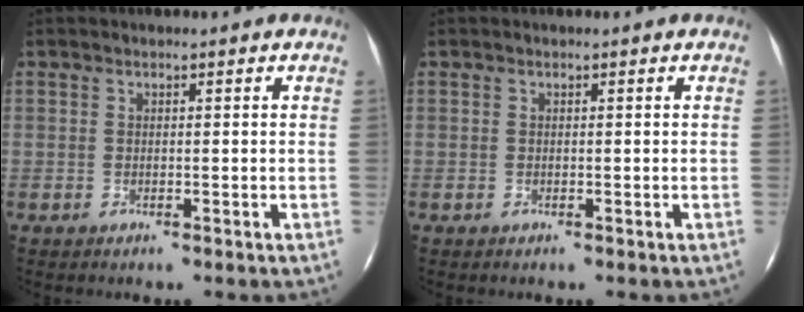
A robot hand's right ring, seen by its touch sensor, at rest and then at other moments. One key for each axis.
{"total": 0.0}